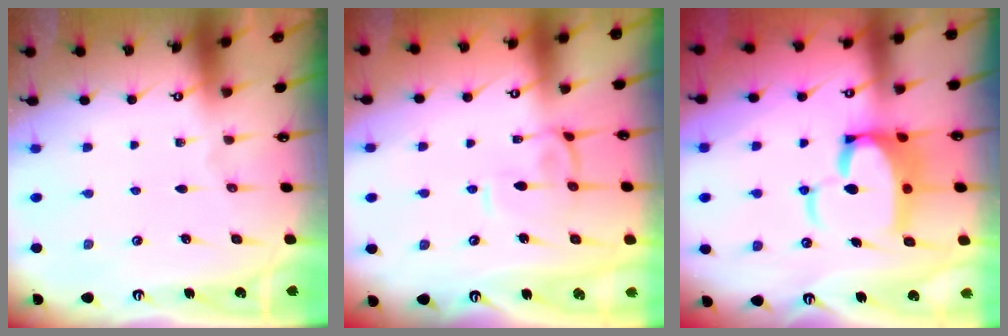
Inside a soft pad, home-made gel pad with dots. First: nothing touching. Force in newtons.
{"total": 1.5, "press": 1.4, "slide": 0.5}
{"total": 11.2, "press": 11.1, "slide": 1.5}